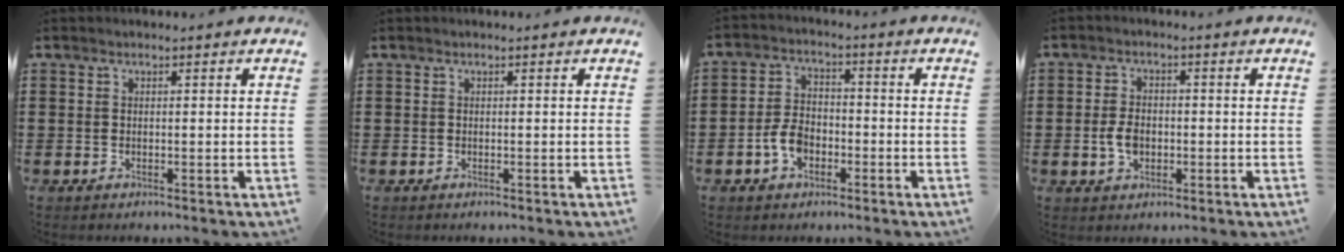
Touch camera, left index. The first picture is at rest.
{"total": 0.0}
{"total": 5.3, "force": [-2.2, 3.4, 3.5], "torque": [-0.090, 0.003, -0.049]}
{"total": 4.0, "force": [-0.7, 2.6, 3.0], "torque": [-0.071, 0.001, -0.017]}